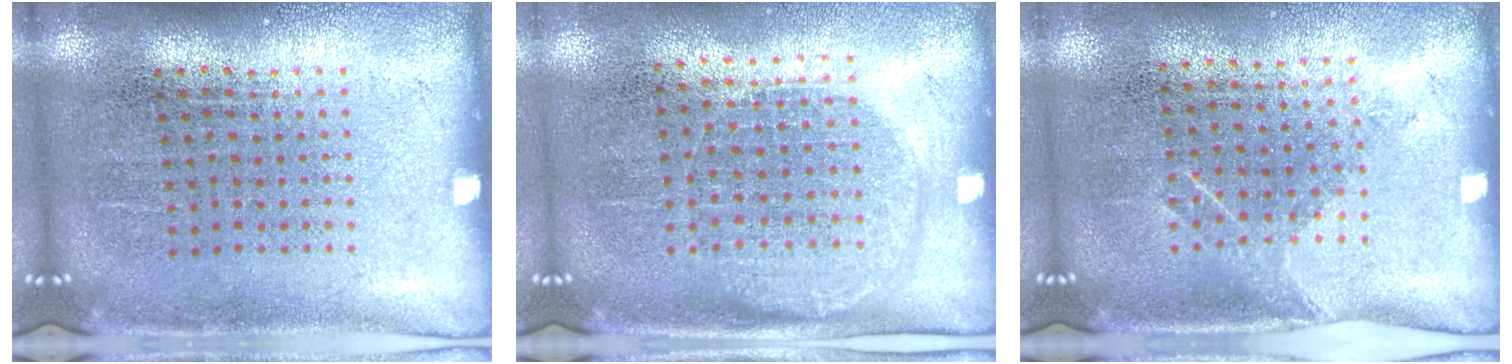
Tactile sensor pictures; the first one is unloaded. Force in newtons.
{"total": 1.4, "press": 1.2, "slide": 0.6}
{"total": 1.2, "press": 1.0, "slide": 0.7}